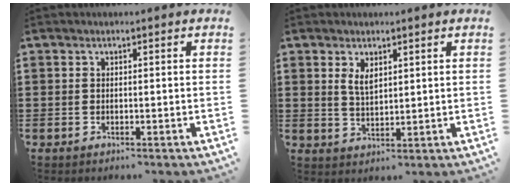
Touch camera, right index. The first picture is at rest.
{"total": 2.8, "force": [1.5, 1.3, 2.0], "torque": [-0.043, 0.002, 0.028]}